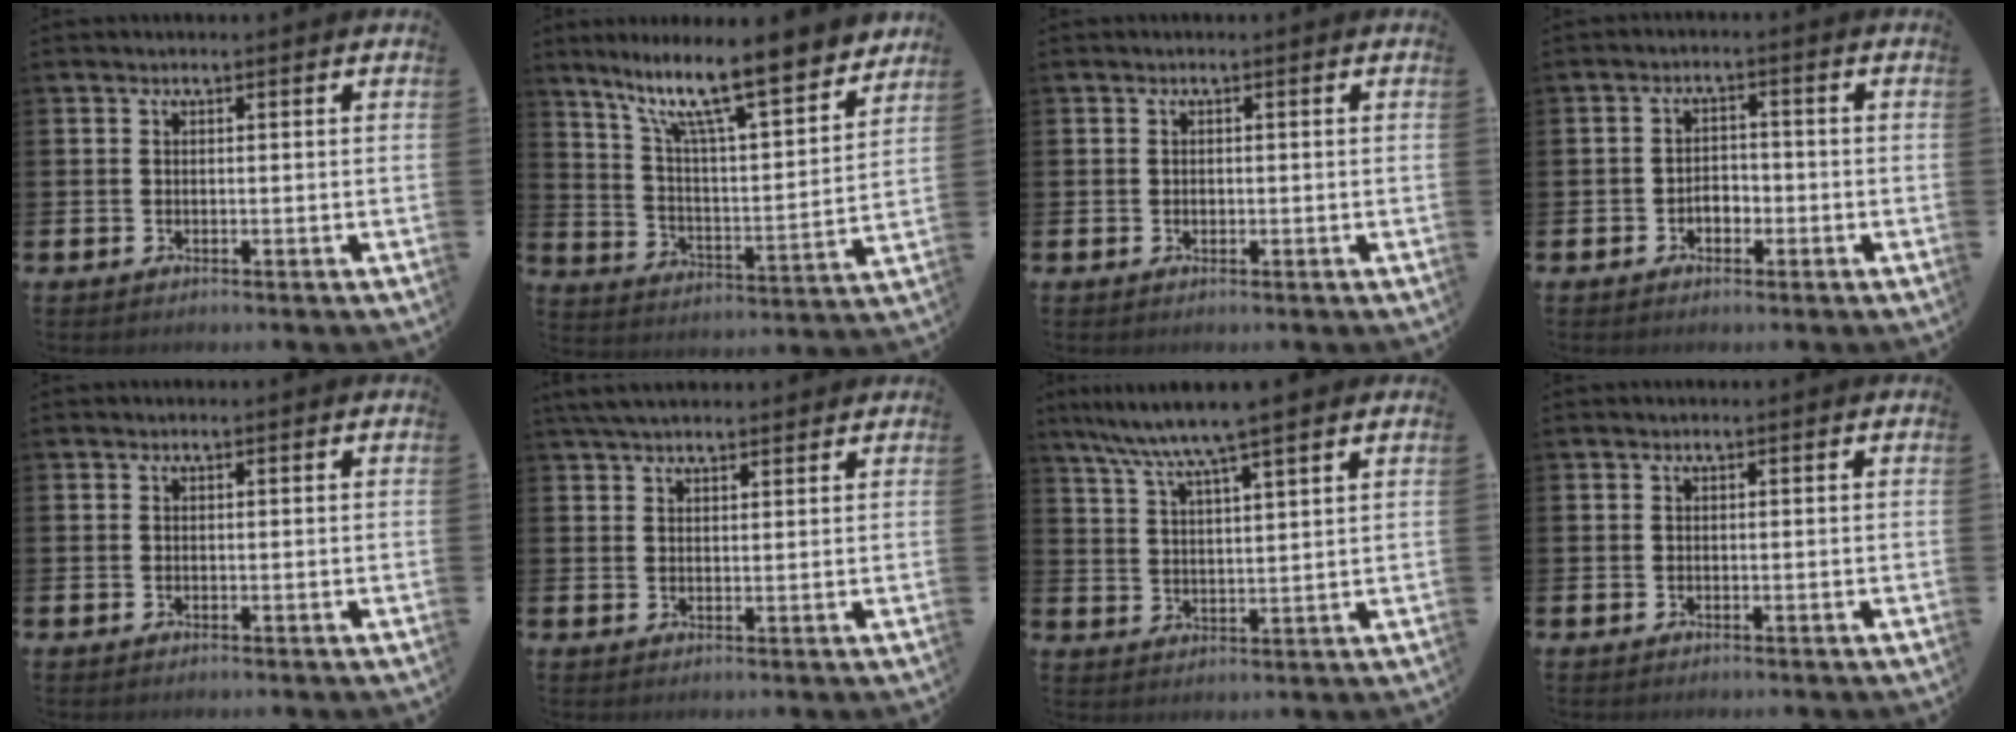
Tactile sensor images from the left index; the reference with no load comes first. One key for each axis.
{"total": 12.2, "fx": 9.8, "fy": 1.7, "fz": 7.1, "tx": -0.162, "ty": -0.066, "tz": 0.161}
{"total": 0.5, "fx": 0.0, "fy": 0.5, "fz": 0.2, "tx": -0.005, "ty": 0.004, "tz": -0.001}
{"total": 2.3, "fx": -1.1, "fy": 1.6, "fz": 1.2, "tx": -0.023, "ty": 0.005, "tz": -0.026}
{"total": 0.0}
{"total": 4.2, "fx": 3.8, "fy": 1.1, "fz": 1.4, "tx": -0.033, "ty": -0.008, "tz": 0.071}
{"total": 7.6, "fx": 6.8, "fy": -0.1, "fz": 3.4, "tx": -0.094, "ty": -0.027, "tz": 0.120}
{"total": 0.0}